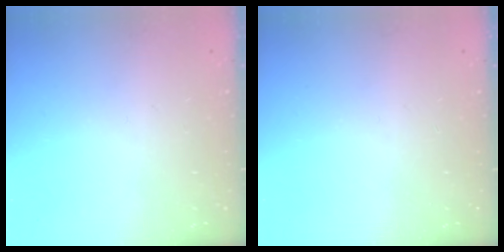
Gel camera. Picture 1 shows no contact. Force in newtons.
{"total": 0.0}